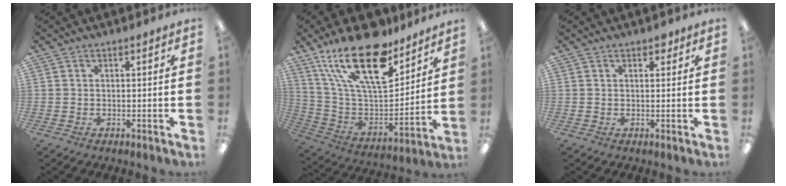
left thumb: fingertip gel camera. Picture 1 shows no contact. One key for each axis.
{"total": 24.4, "fx": 15.9, "fy": 10.0, "fz": 15.6, "tx": -0.308, "ty": -0.094, "tz": 0.277}
{"total": 1.6, "fx": 1.0, "fy": 1.0, "fz": 0.8, "tx": -0.001, "ty": -0.004, "tz": 0.015}